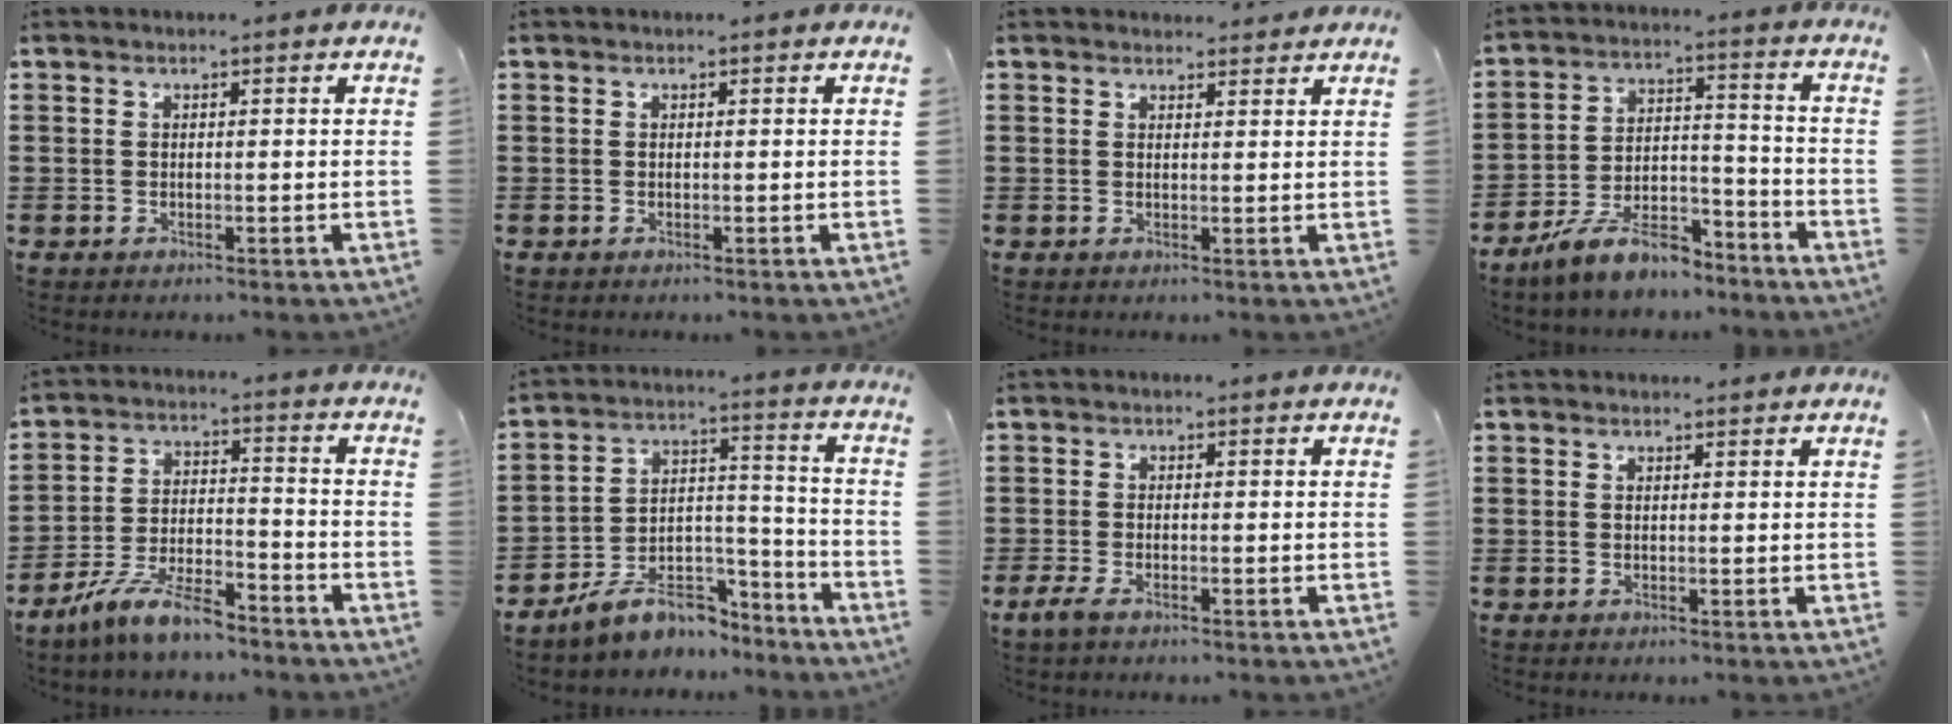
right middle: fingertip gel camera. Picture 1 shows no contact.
{"total": 0.0}
{"total": 1.6, "force": [1.6, 0.3, -0.1], "torque": [0.004, -0.001, 0.030]}
{"total": 9.5, "force": [-7.9, 2.8, 4.5], "torque": [-0.085, 0.023, -0.150]}
{"total": 8.8, "force": [-7.3, 1.6, 4.8], "torque": [-0.102, 0.006, -0.140]}
{"total": 8.2, "force": [-7.0, 3.4, 2.4], "torque": [-0.045, 0.022, -0.133]}
{"total": 1.8, "force": [-1.0, 0.4, 1.5], "torque": [-0.041, -0.007, -0.022]}
{"total": 0.6, "force": [0.6, 0.1, -0.1], "torque": [0.006, -0.003, 0.010]}